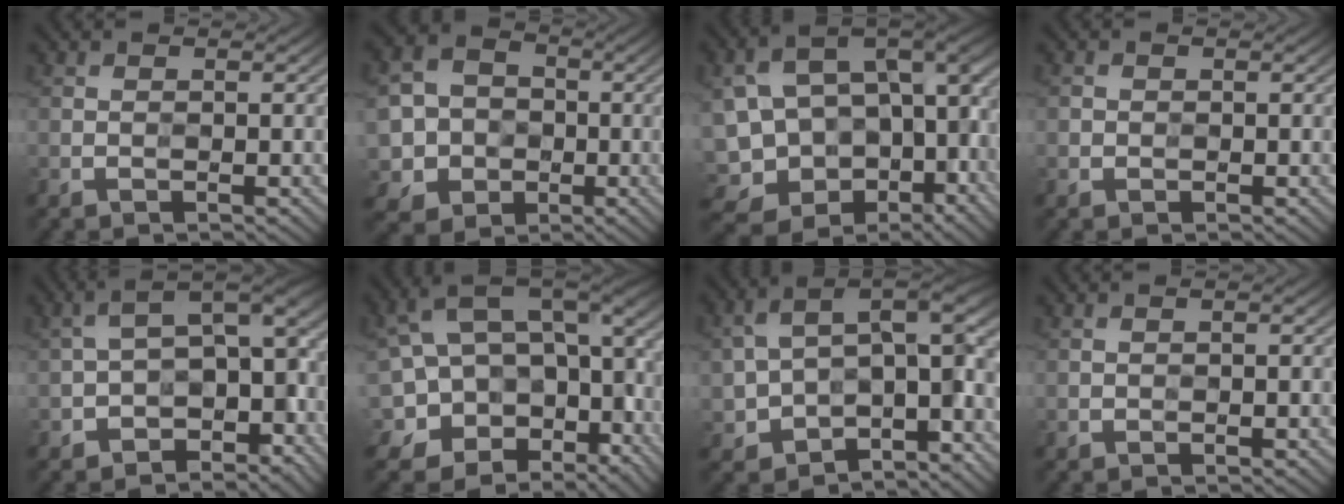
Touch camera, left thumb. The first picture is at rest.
{"total": 8.1, "force": [-1.7, 7.4, 2.8], "torque": [-0.072, -0.018, -0.053]}
{"total": 16.0, "force": [-4.6, 11.2, 10.4], "torque": [-0.229, -0.036, -0.052]}
{"total": 0.8, "force": [-0.1, 0.8, 0.1], "torque": [-0.001, -0.004, -0.006]}
{"total": 10.5, "force": [-4.4, 6.0, 7.3], "torque": [-0.113, -0.016, -0.073]}
{"total": 15.6, "force": [-1.0, 10.6, 11.5], "torque": [-0.234, -0.040, 0.037]}
{"total": 13.5, "force": [-2.8, 9.1, 9.6], "torque": [-0.165, -0.036, -0.006]}
{"total": 1.0, "force": [0.1, 0.2, 1.0], "torque": [-0.018, 0.001, 0.002]}